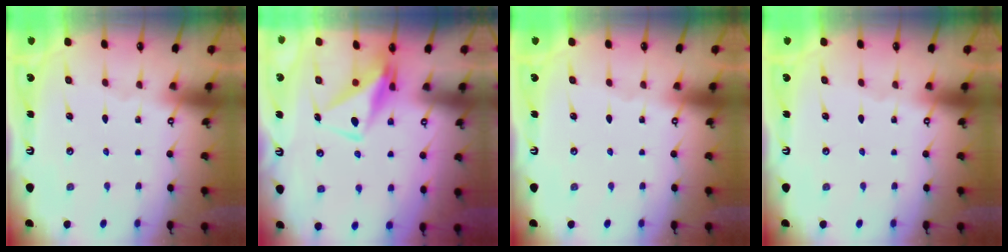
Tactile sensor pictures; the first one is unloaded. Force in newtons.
{"total": 10.1, "press": 9.9, "slide": 1.9}
{"total": 0.0}
{"total": 0.0}